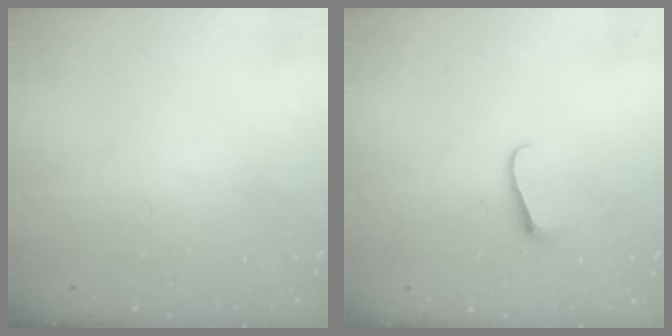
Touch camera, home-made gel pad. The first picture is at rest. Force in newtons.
{"total": 5.9, "press": 5.9, "slide": 0.6}